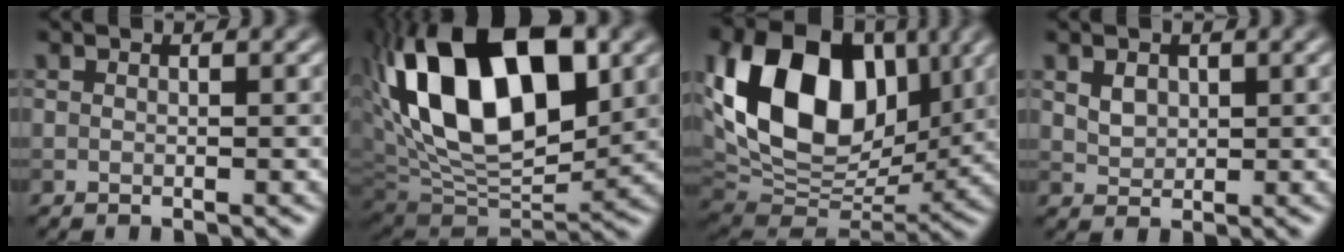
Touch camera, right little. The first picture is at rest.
{"total": 17.0, "force": [4.8, 9.1, 13.5], "torque": [-0.239, 0.016, 0.076]}
{"total": 14.2, "force": [3.5, 9.7, 9.7], "torque": [-0.167, 0.003, 0.058]}
{"total": 1.6, "force": [0.5, 1.3, 0.8], "torque": [-0.019, -0.001, 0.013]}